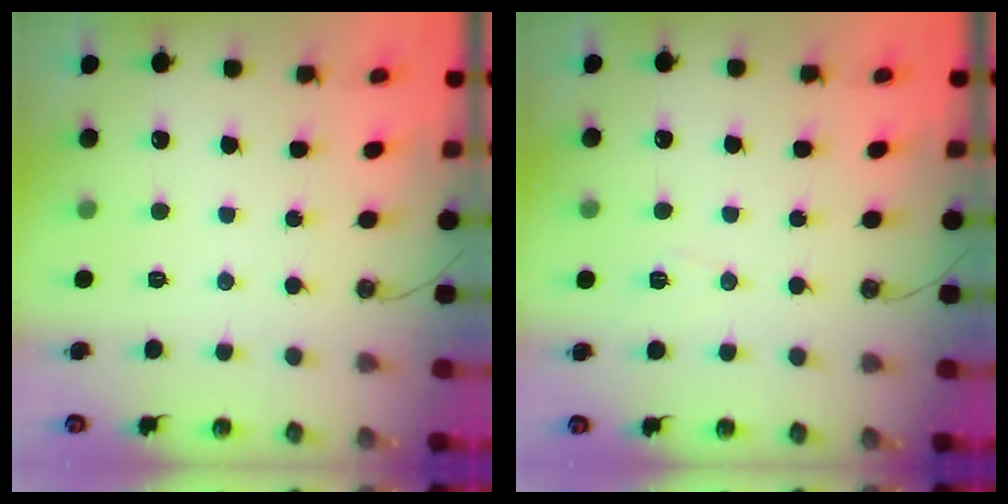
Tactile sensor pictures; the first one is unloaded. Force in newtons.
{"total": 5.0, "press": 4.9, "slide": 0.5}